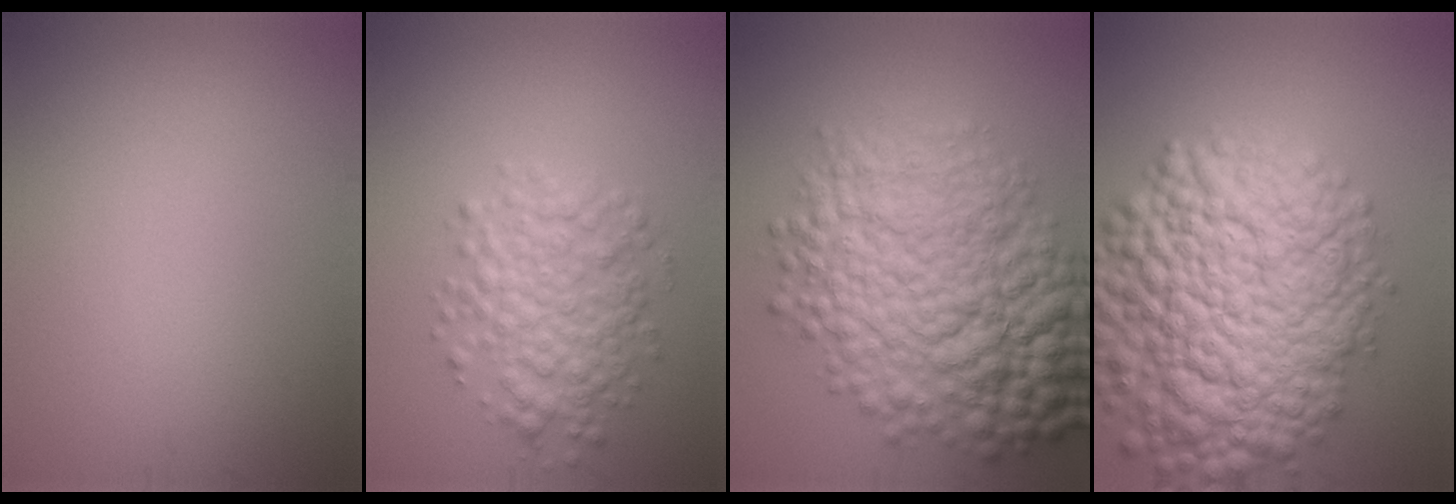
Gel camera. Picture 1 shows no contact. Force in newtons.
{"total": 4.8, "press": 4.8, "slide": 0.1}
{"total": 12.8, "press": 12.8, "slide": 0.2}
{"total": 15.2, "press": 15.2, "slide": 0.6}